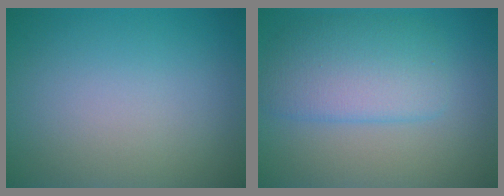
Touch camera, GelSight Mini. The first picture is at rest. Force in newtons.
{"total": 4.8, "press": 4.8, "slide": 0.1}